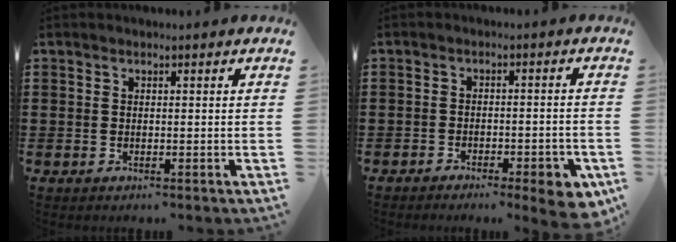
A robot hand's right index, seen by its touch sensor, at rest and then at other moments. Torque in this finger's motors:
{"motor_torque": [-0.31, 0.16, -0.10, -0.08]}